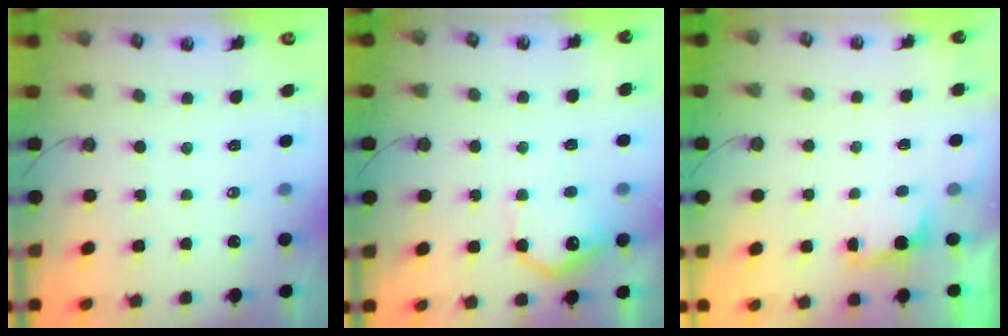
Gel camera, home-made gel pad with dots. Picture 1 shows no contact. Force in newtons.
{"total": 14.0, "press": 14.0, "slide": 0.8}
{"total": 2.5, "press": 2.3, "slide": 0.8}